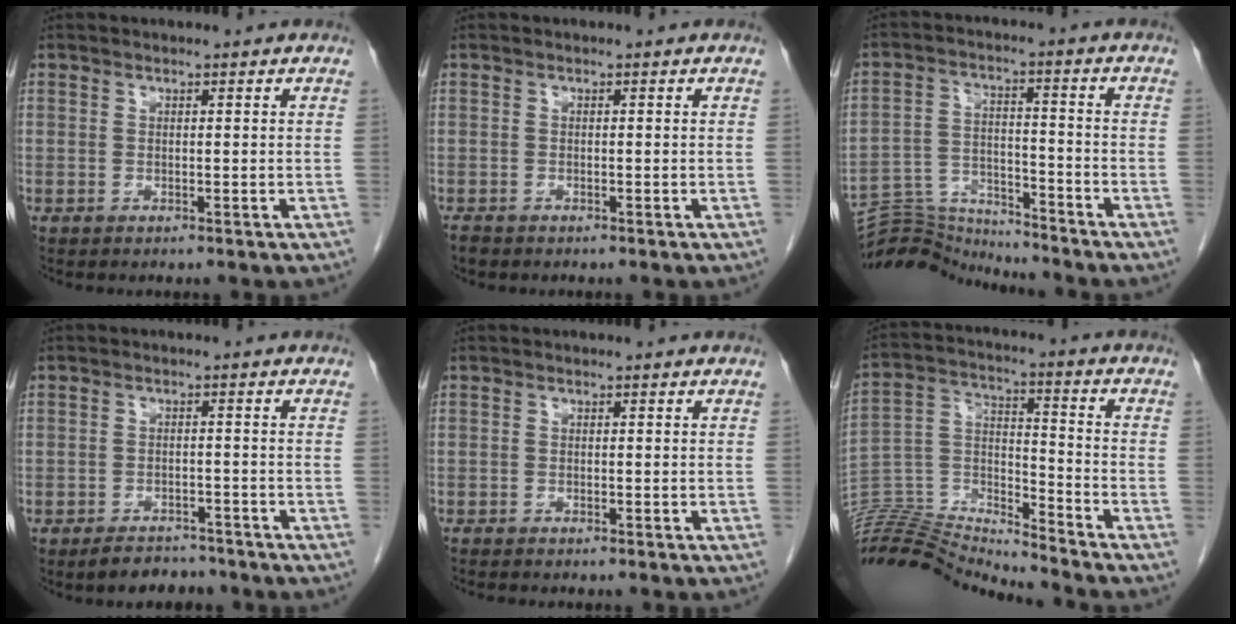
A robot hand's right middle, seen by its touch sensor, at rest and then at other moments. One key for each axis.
{"total": 1.1, "fx": -1.0, "fy": 0.2, "fz": 0.2, "tx": -0.012, "ty": -0.003, "tz": -0.020}
{"total": 10.0, "fx": -10.0, "fy": -0.1, "fz": -0.8, "tx": 0.008, "ty": 0.028, "tz": -0.177}
{"total": 4.5, "fx": -4.0, "fy": 1.8, "fz": 1.1, "tx": -0.016, "ty": 0.001, "tz": -0.059}
{"total": 1.6, "fx": -1.5, "fy": 0.1, "fz": 0.6, "tx": -0.011, "ty": -0.004, "tz": -0.021}
{"total": 16.9, "fx": -16.8, "fy": -1.3, "fz": 1.9, "tx": -0.028, "ty": 0.037, "tz": -0.297}